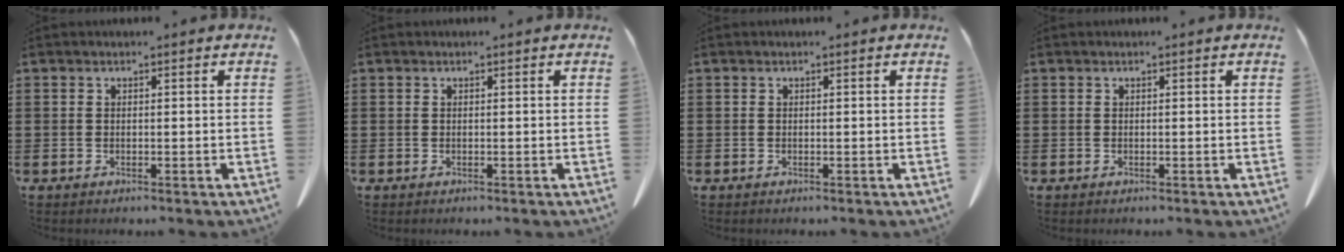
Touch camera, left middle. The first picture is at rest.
{"total": 0.0}
{"total": 0.0}
{"total": 0.0}